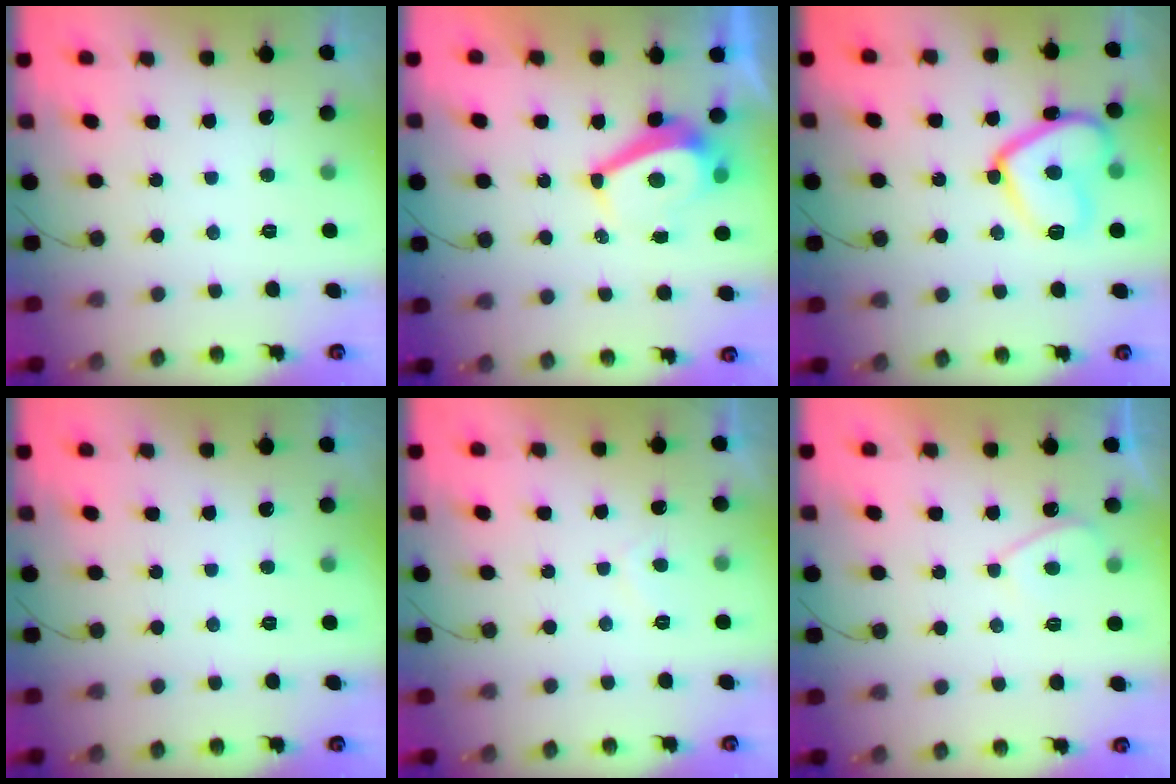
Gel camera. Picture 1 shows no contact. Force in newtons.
{"total": 5.7, "press": 5.7, "slide": 0.4}
{"total": 14.8, "press": 14.7, "slide": 1.2}
{"total": 0.0}
{"total": 1.7, "press": 1.6, "slide": 0.7}
{"total": 2.8, "press": 2.7, "slide": 0.5}